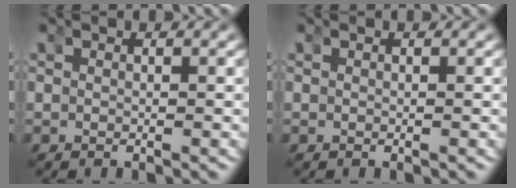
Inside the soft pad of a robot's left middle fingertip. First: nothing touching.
{"total": 0.0}